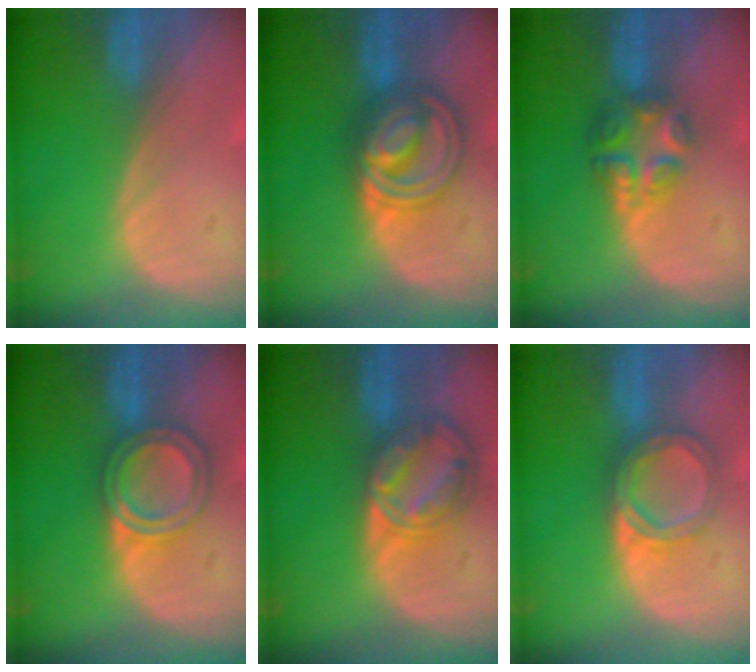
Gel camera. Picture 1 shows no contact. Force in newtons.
{"total": 8.0, "press": 8.0, "slide": 0.5}
{"total": 6.1, "press": 5.4, "slide": 2.9}
{"total": 6.1, "press": 5.5, "slide": 2.6}
{"total": 8.7, "press": 7.4, "slide": 4.6}
{"total": 5.6, "press": 5.3, "slide": 1.9}